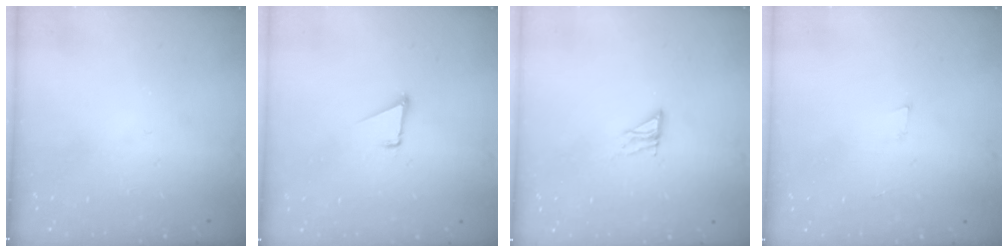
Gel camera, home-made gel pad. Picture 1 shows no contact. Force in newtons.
{"total": 1.7, "press": 1.7, "slide": 0.1}
{"total": 6.3, "press": 6.3, "slide": 0.6}
{"total": 3.4, "press": 2.2, "slide": 2.6}